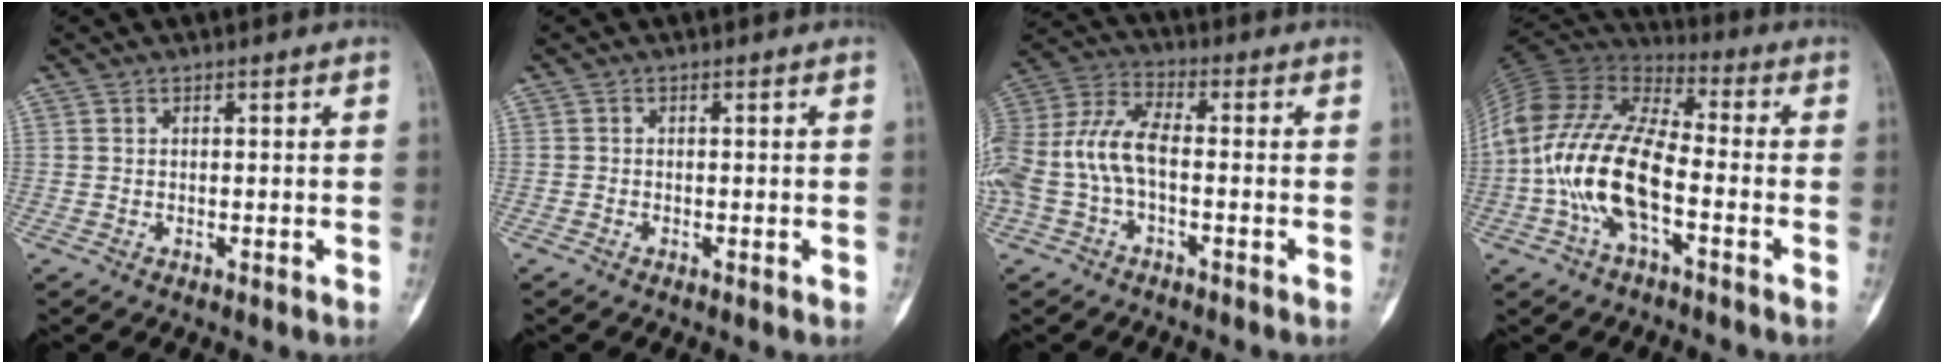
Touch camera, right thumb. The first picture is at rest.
{"total": 0.0}
{"total": 13.1, "force": [-2.0, 7.2, 10.8], "torque": [-0.238, 0.041, -0.041]}
{"total": 18.7, "force": [-4.6, 8.8, 15.8], "torque": [-0.326, 0.042, -0.091]}